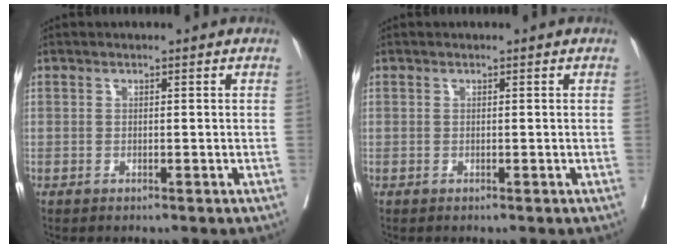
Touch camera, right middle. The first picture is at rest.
{"total": 0.0}